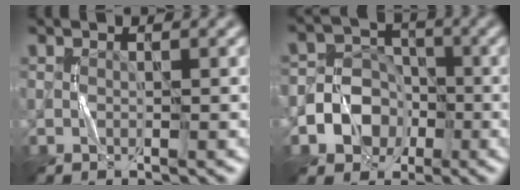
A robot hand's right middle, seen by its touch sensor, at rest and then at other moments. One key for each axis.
{"total": 5.7, "fx": -2.0, "fy": 5.0, "fz": 2.0, "tx": -0.017, "ty": 0.004, "tz": -0.063}